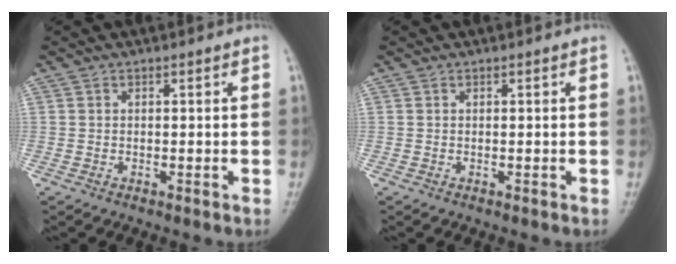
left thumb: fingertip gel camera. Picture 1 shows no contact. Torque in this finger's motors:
{"motor_torque": [0.01, 0.01, -0.05, 0.04, 0.00]}